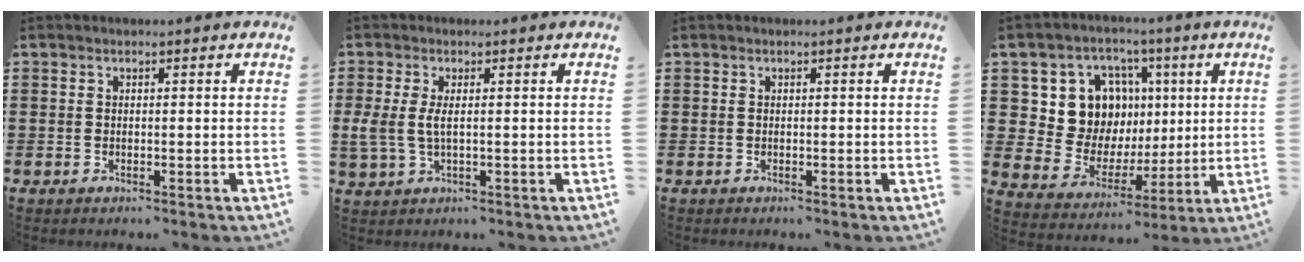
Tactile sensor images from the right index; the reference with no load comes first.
{"total": 3.5, "force": [0.3, 1.2, 3.2], "torque": [-0.093, -0.011, -0.002]}
{"total": 0.0}
{"total": 11.3, "force": [3.5, 10.0, 3.9], "torque": [-0.095, -0.014, 0.073]}